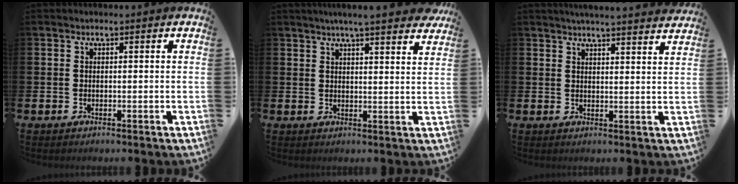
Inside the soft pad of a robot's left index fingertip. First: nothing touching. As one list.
[{"total": 5.1, "force": [4.8, -0.3, 1.9], "torque": [-0.036, -0.022, 0.082]}, {"total": 4.2, "force": [4.1, -0.7, 0.6], "torque": [-0.016, -0.023, 0.072]}]